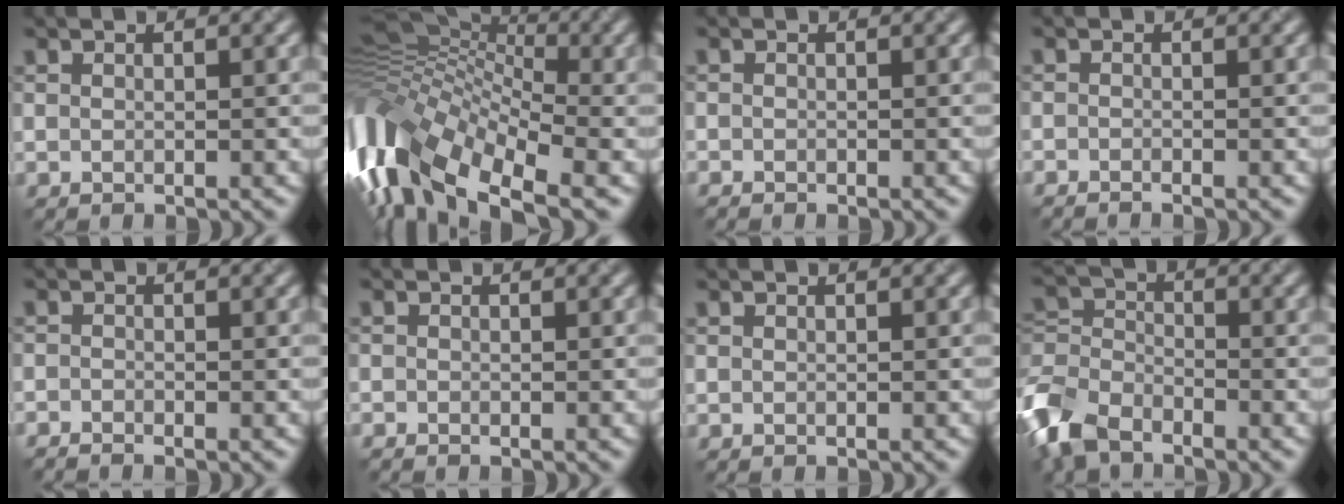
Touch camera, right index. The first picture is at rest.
{"total": 13.7, "force": [-3.4, 7.1, 11.1], "torque": [-0.258, 0.008, -0.067]}
{"total": 0.6, "force": [-0.6, 0.2, 0.1], "torque": [0.002, -0.004, -0.010]}
{"total": 1.1, "force": [-1.0, 0.0, 0.5], "torque": [-0.008, -0.006, -0.020]}
{"total": 1.4, "force": [-1.3, 0.1, 0.5], "torque": [-0.011, -0.006, -0.028]}
{"total": 0.5, "force": [-0.5, 0.1, 0.1], "torque": [0.001, -0.004, -0.011]}
{"total": 0.0}
{"total": 6.4, "force": [-4.6, 3.3, 3.0], "torque": [-0.070, -0.001, -0.111]}